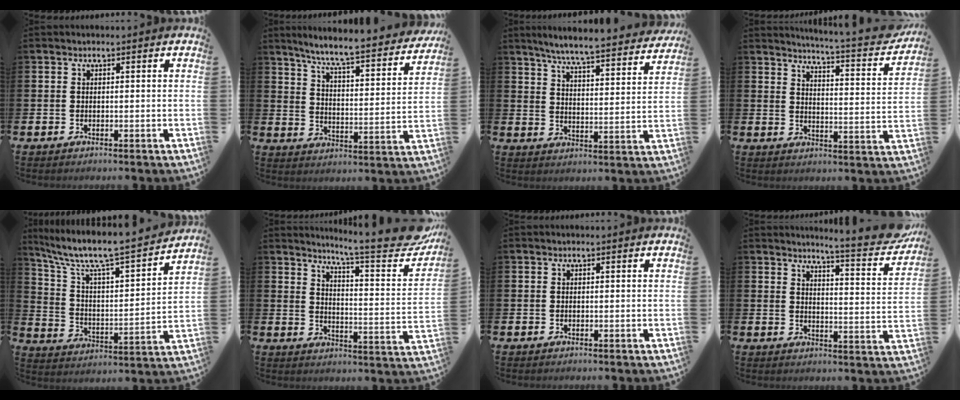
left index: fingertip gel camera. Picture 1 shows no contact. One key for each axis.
{"total": 7.4, "fx": 6.8, "fy": 0.3, "fz": 3.0, "tx": -0.083, "ty": -0.056, "tz": 0.111}
{"total": 6.5, "fx": 6.2, "fy": 0.0, "fz": 2.2, "tx": -0.062, "ty": -0.047, "tz": 0.102}
{"total": 4.8, "fx": 4.6, "fy": -0.2, "fz": 1.3, "tx": -0.033, "ty": -0.051, "tz": 0.068}
{"total": 8.1, "fx": 7.0, "fy": 1.0, "fz": 3.8, "tx": -0.109, "ty": -0.051, "tz": 0.113}
{"total": 8.7, "fx": 7.6, "fy": 0.4, "fz": 4.3, "tx": -0.074, "ty": -0.066, "tz": 0.117}
{"total": 0.0}
{"total": 6.1, "fx": 5.7, "fy": -0.3, "fz": 2.0, "tx": -0.031, "ty": -0.056, "tz": 0.088}